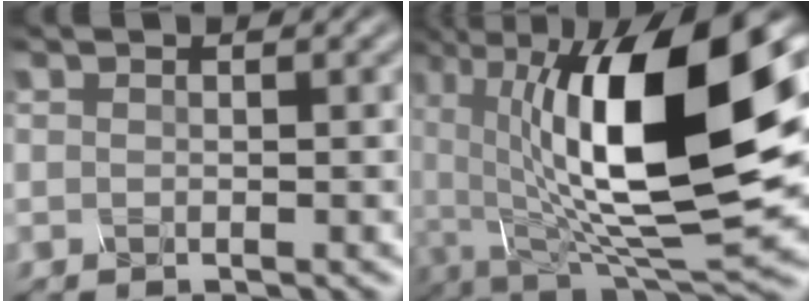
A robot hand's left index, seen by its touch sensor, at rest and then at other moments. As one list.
[{"total": 16.3, "force": [2.1, 6.9, 14.6], "torque": [-0.240, -0.004, 0.027]}]